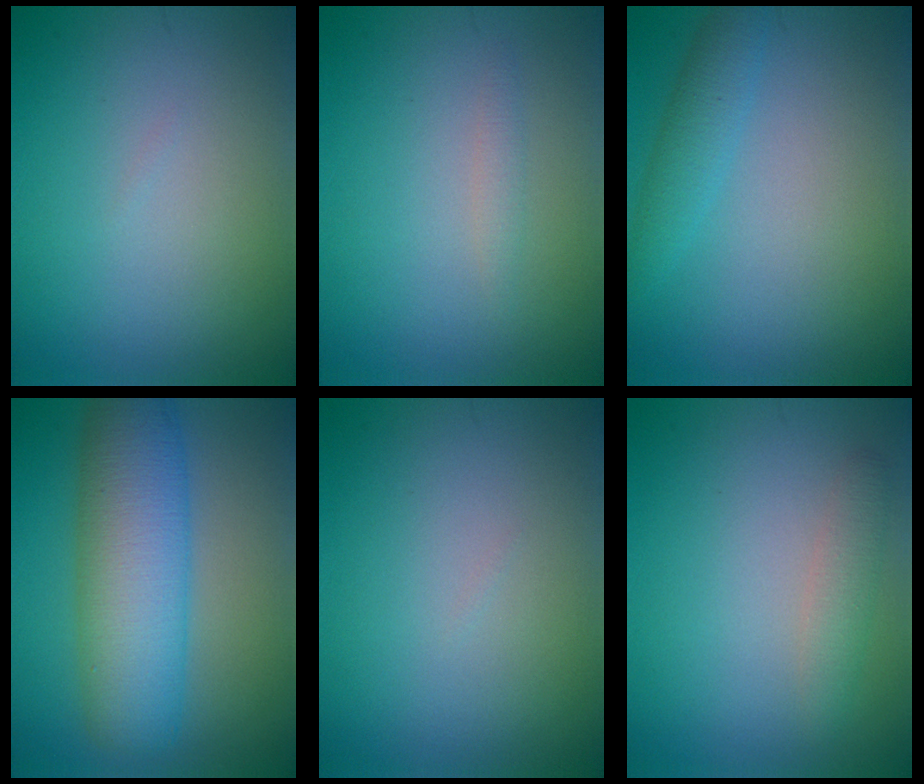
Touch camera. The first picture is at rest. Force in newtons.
{"total": 0.8, "press": 0.8, "slide": 0.1}
{"total": 2.2, "press": 2.2, "slide": 0.2}
{"total": 8.9, "press": 8.9, "slide": 0.1}
{"total": 0.0}
{"total": 1.7, "press": 1.7, "slide": 0.0}